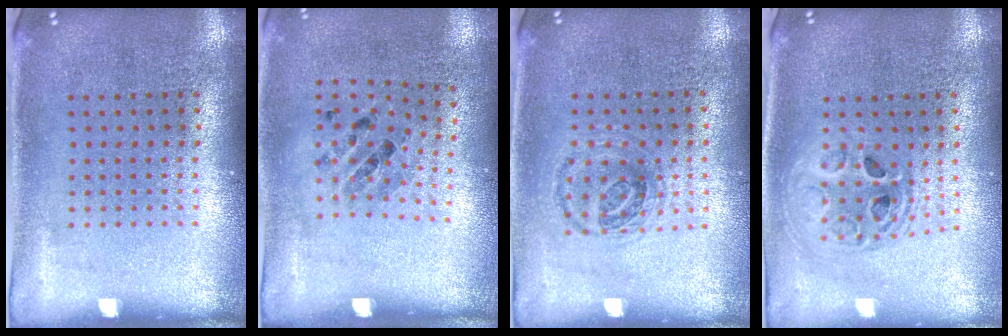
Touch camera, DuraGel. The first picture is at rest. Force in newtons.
{"total": 1.0, "press": 0.8, "slide": 0.6}
{"total": 1.0, "press": 0.9, "slide": 0.2}
{"total": 1.8, "press": 1.5, "slide": 1.0}